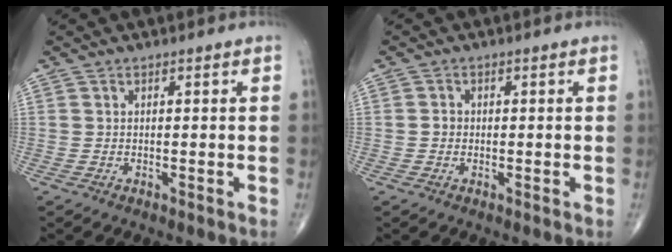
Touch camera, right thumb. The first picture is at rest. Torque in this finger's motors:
{"motor_torque": [0.45, 0.27, 0.33, -0.02, 0.00]}